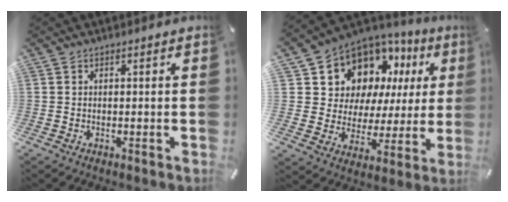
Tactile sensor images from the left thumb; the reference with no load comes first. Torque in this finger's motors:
{"motor_torque": [2.49, 2.52, 1.48, -1.29, 0.11]}